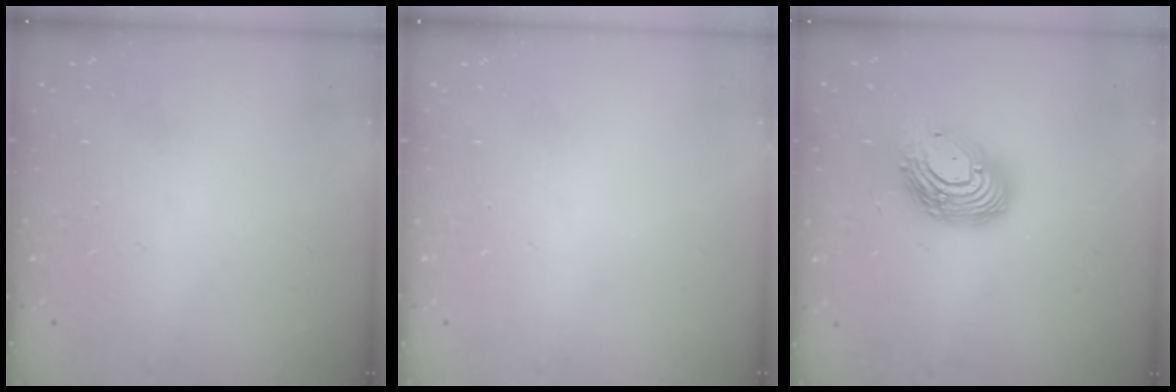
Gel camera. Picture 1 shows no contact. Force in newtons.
{"total": 0.0}
{"total": 15.3, "press": 15.3, "slide": 1.2}